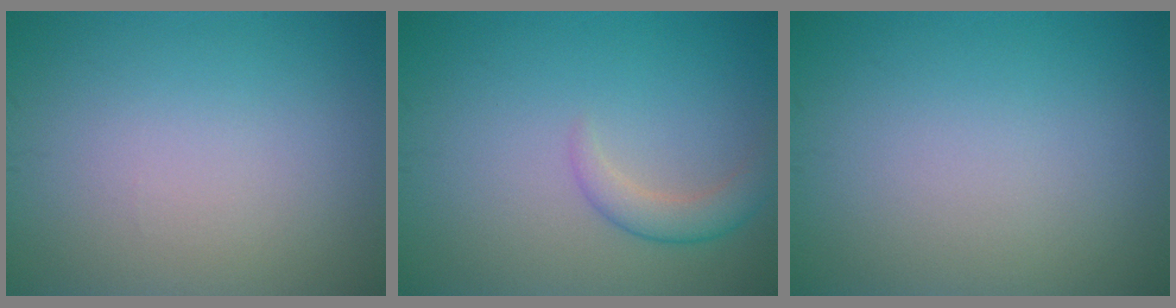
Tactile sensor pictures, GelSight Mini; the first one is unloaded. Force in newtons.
{"total": 2.3, "press": 2.3, "slide": 0.1}
{"total": 0.0}